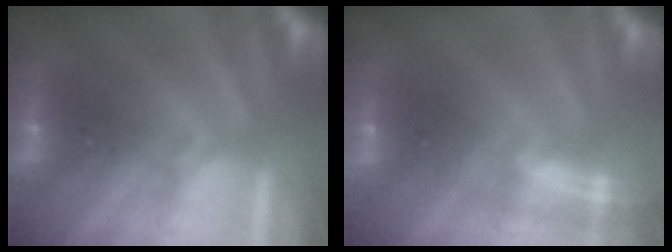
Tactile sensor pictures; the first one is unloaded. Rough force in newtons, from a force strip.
{"total": 1.6}